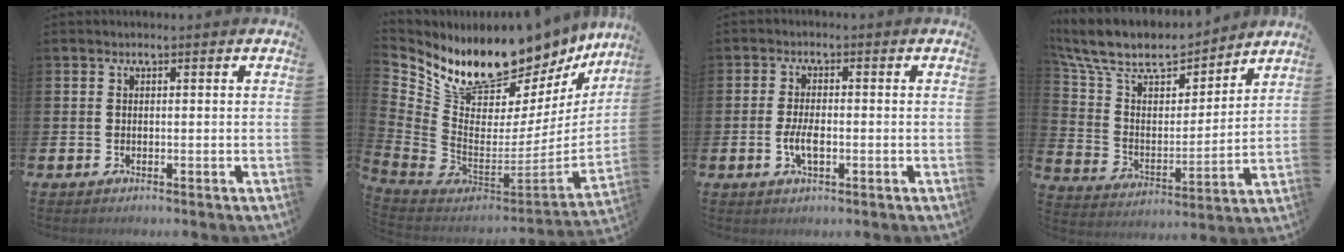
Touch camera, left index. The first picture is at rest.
{"total": 11.5, "force": [10.7, 3.8, 2.3], "torque": [-0.087, -0.095, 0.186]}
{"total": 3.4, "force": [-0.7, 1.4, 3.1], "torque": [-0.061, -0.001, -0.016]}
{"total": 10.7, "force": [9.6, 3.5, 3.3], "torque": [-0.120, -0.062, 0.167]}